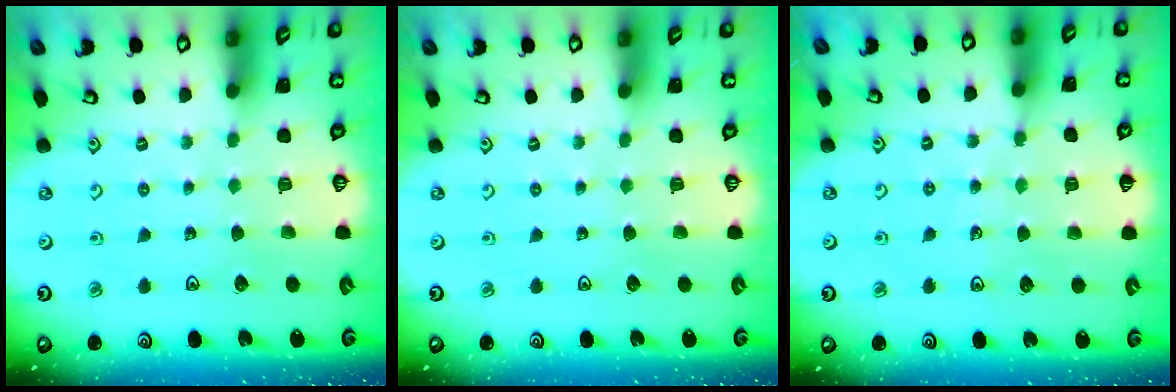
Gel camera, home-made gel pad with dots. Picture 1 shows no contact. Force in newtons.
{"total": 0.0}
{"total": 5.5, "press": 5.2, "slide": 1.8}